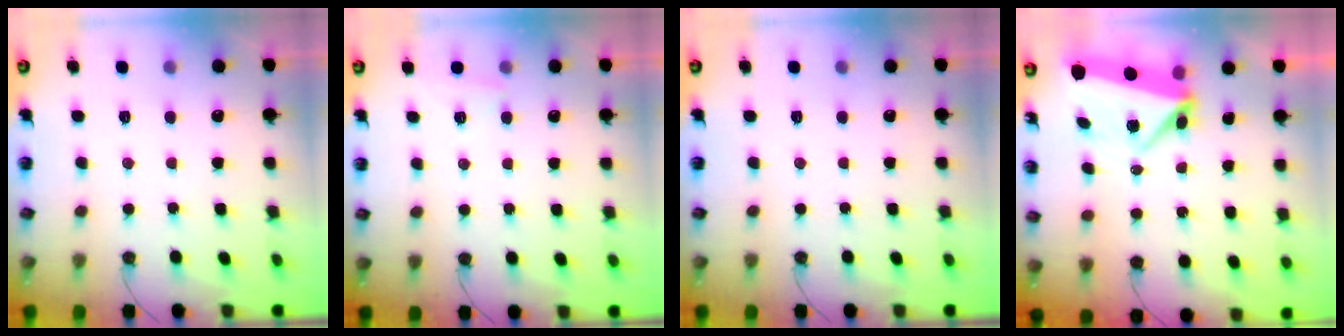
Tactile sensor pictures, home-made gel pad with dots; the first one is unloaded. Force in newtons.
{"total": 3.0, "press": 2.8, "slide": 0.9}
{"total": 0.0}
{"total": 6.5, "press": 6.5, "slide": 0.5}